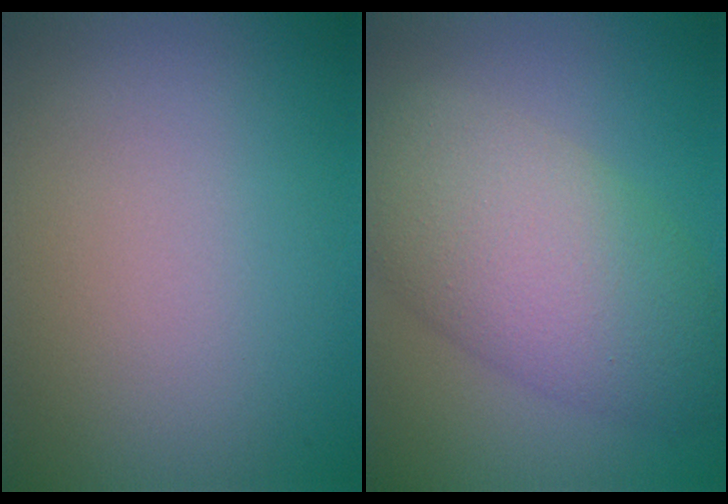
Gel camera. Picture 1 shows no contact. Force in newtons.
{"total": 8.2, "press": 8.2, "slide": 0.4}